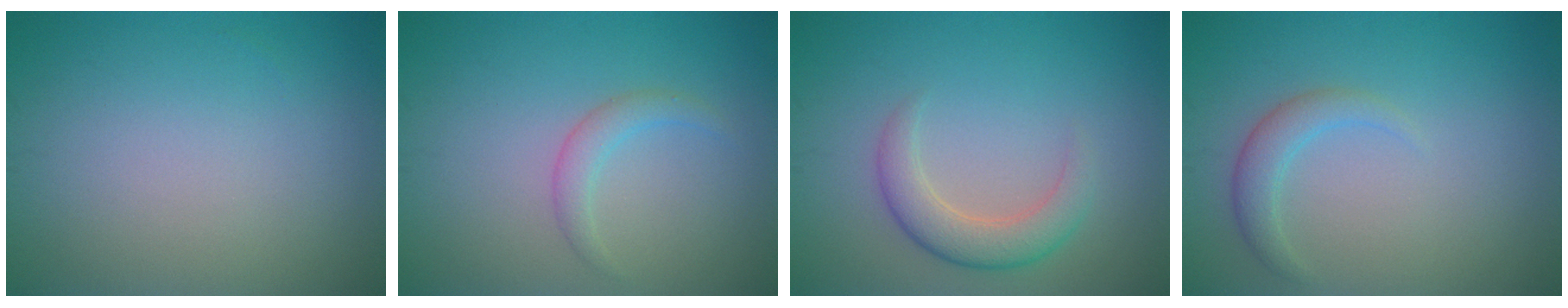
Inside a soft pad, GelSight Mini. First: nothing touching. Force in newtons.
{"total": 1.7, "press": 1.7, "slide": 0.1}
{"total": 3.5, "press": 3.5, "slide": 0.2}
{"total": 2.0, "press": 2.0, "slide": 0.2}